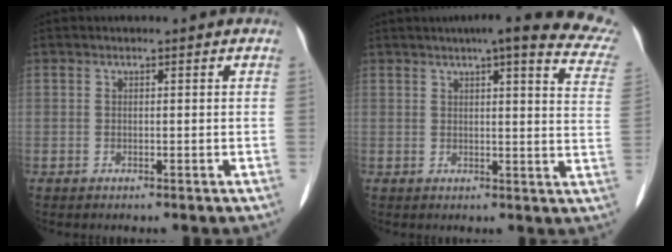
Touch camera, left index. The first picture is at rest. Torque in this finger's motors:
{"motor_torque": [-0.25, -0.48, -0.26, -0.02]}